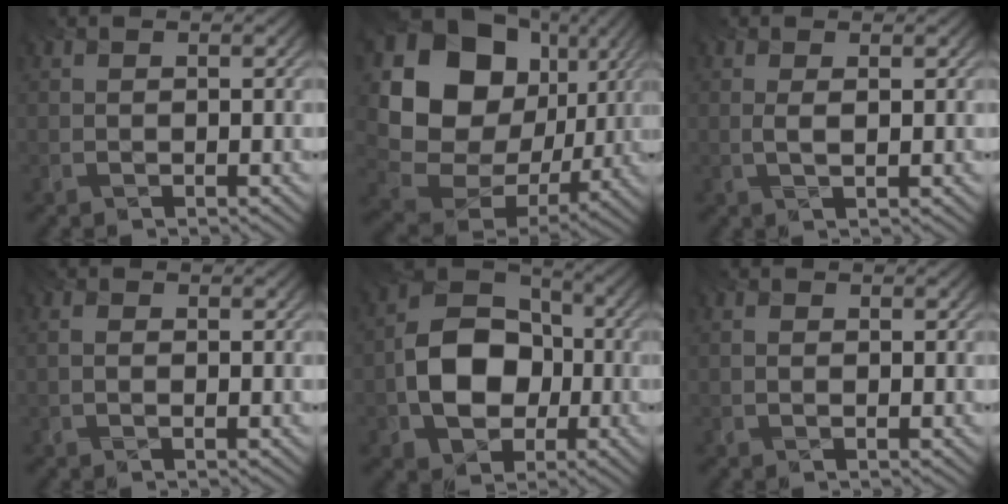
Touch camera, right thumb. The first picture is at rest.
{"total": 17.2, "force": [3.3, 14.1, 9.3], "torque": [-0.210, -0.009, 0.073]}
{"total": 1.1, "force": [0.0, 0.2, 1.1], "torque": [-0.018, -0.001, 0.002]}
{"total": 0.6, "force": [-0.2, 0.3, 0.5], "torque": [-0.010, 0.000, -0.001]}
{"total": 9.9, "force": [-2.8, 7.6, 5.6], "torque": [-0.109, -0.001, -0.061]}
{"total": 0.0}